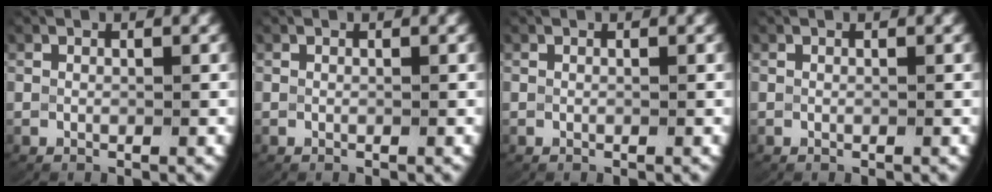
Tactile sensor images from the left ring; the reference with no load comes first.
{"total": 0.0}
{"total": 0.0}
{"total": 0.0}